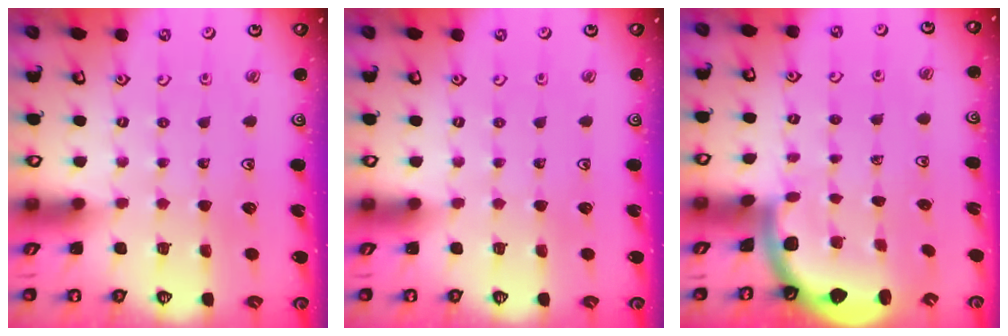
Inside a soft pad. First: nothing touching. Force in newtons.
{"total": 0.0}
{"total": 1.8, "press": 1.8, "slide": 0.3}